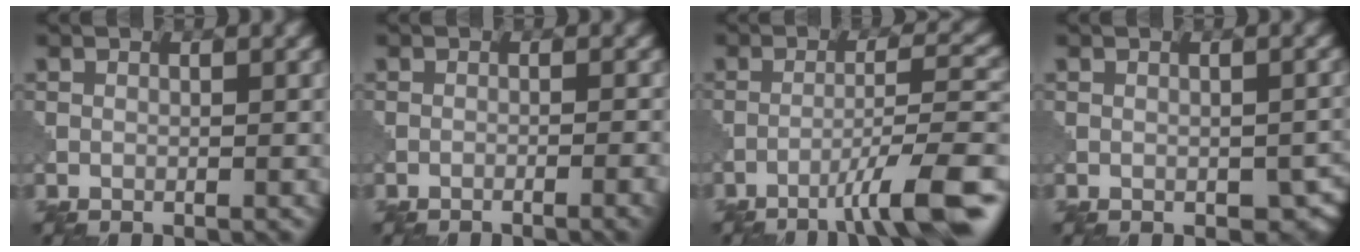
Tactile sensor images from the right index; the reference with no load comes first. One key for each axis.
{"total": 3.0, "fx": -1.9, "fy": 0.8, "fz": 2.2, "tx": -0.025, "ty": 0.012, "tz": -0.034}
{"total": 8.9, "fx": -5.5, "fy": 1.1, "fz": 6.9, "tx": -0.100, "ty": 0.016, "tz": -0.085}
{"total": 3.2, "fx": -1.0, "fy": 2.1, "fz": 2.2, "tx": -0.025, "ty": -0.009, "tz": -0.003}